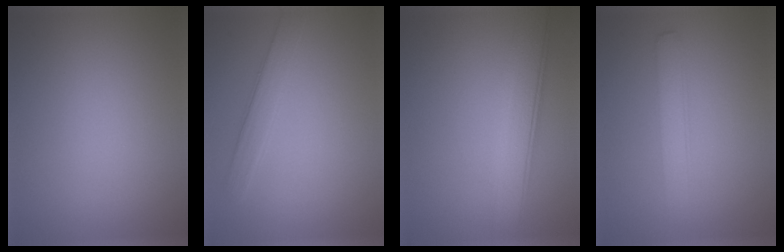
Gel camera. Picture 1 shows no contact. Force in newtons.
{"total": 2.4, "press": 2.4, "slide": 0.1}
{"total": 4.9, "press": 4.9, "slide": 0.4}
{"total": 2.1, "press": 2.1, "slide": 0.1}